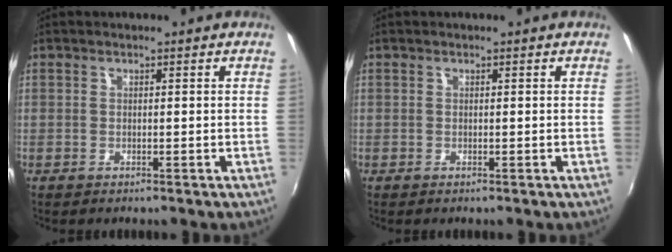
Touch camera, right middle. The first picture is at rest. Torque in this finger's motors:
{"motor_torque": [0.06, -0.22, -0.02, 0.01]}